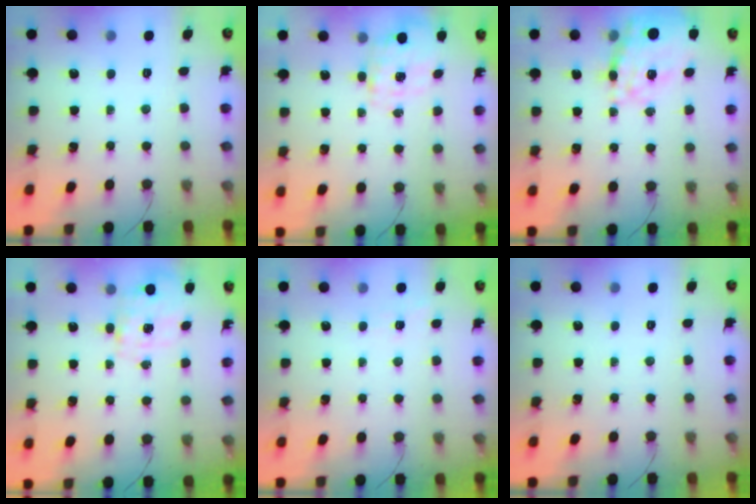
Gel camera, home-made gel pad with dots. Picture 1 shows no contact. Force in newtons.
{"total": 3.6, "press": 3.5, "slide": 0.7}
{"total": 23.1, "press": 22.6, "slide": 4.7}
{"total": 3.8, "press": 3.7, "slide": 0.9}
{"total": 5.2, "press": 5.0, "slide": 1.6}
{"total": 0.0}